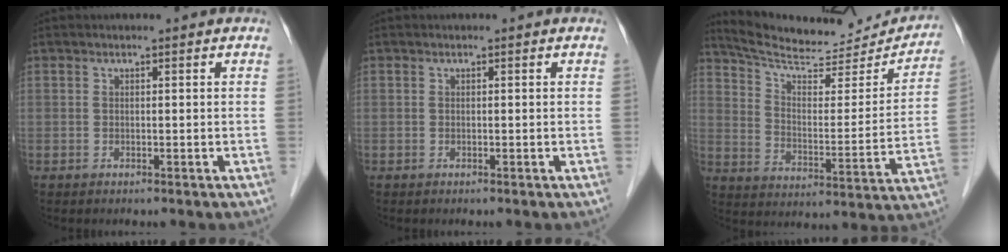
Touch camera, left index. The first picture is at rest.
{"total": 0.0}
{"total": 21.4, "force": [19.5, 4.9, 7.5], "torque": [-0.103, -0.022, 0.261]}